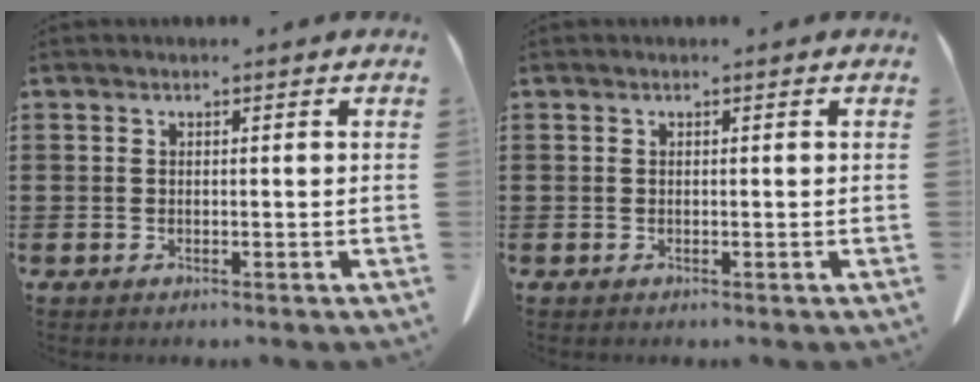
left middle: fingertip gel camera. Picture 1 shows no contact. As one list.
[{"total": 0.0}]